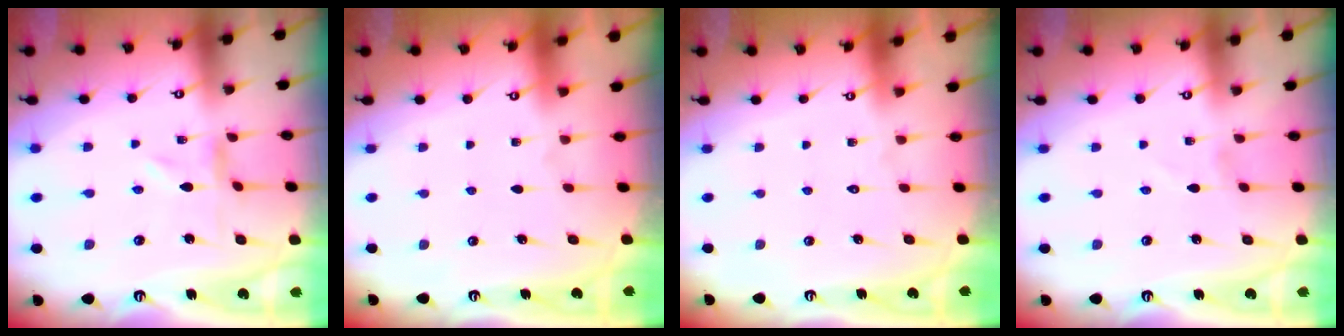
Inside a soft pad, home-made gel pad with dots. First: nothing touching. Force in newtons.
{"total": 1.6, "press": 1.6, "slide": 0.2}
{"total": 1.5, "press": 1.5, "slide": 0.1}
{"total": 1.2, "press": 1.2, "slide": 0.1}